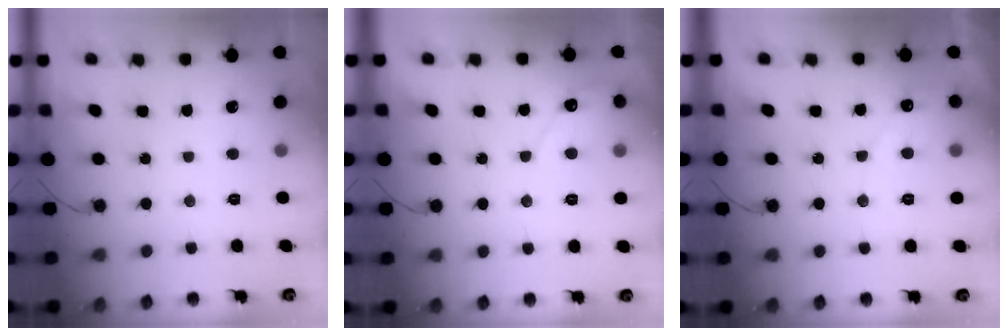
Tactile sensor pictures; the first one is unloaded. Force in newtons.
{"total": 5.2, "press": 5.2, "slide": 0.5}
{"total": 3.2, "press": 3.2, "slide": 0.1}